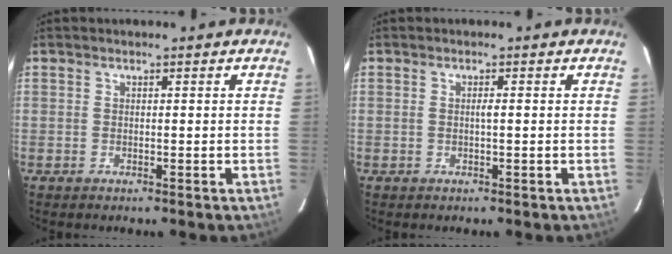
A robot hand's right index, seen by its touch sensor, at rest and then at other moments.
{"total": 0.8, "force": [0.0, 0.0, 0.8], "torque": [-0.017, 0.000, -0.002]}